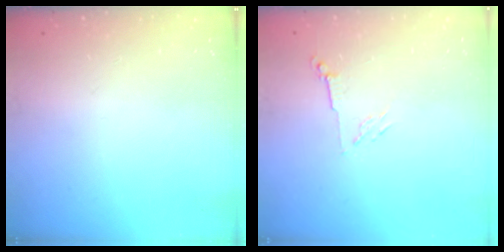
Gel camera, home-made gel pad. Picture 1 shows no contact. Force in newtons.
{"total": 2.8, "press": 2.7, "slide": 0.6}